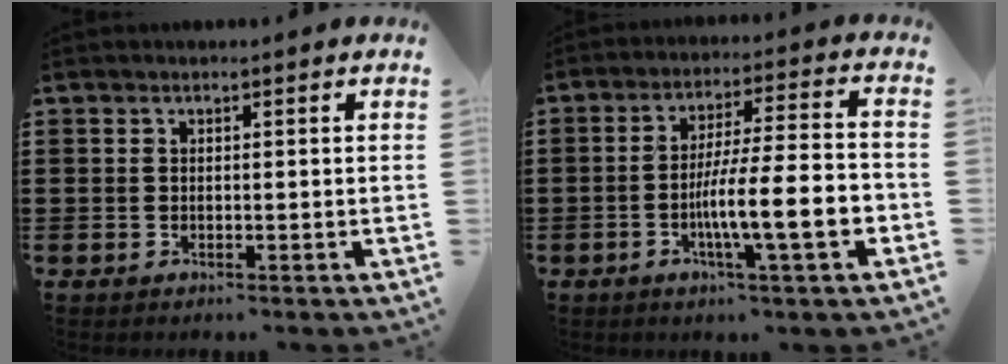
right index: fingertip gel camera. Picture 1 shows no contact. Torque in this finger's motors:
{"motor_torque": [1.38, -0.76, 0.87, 0.12]}